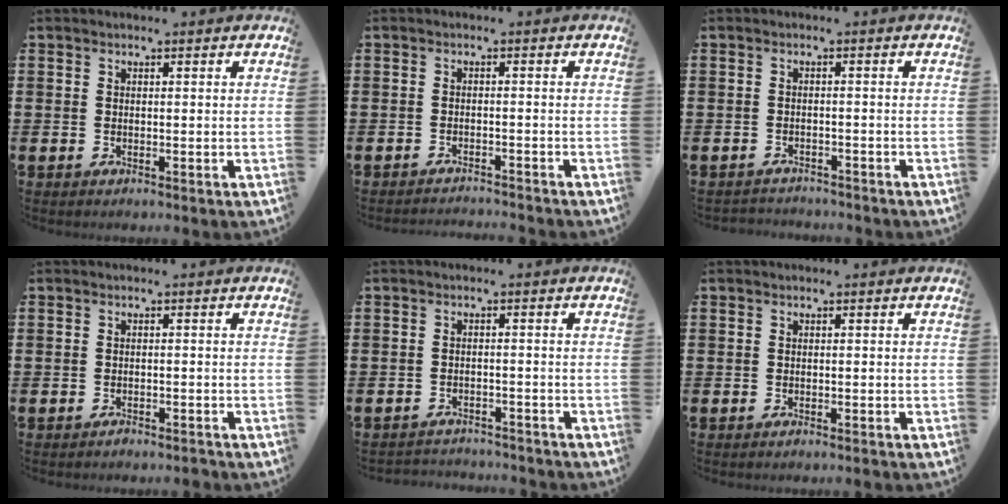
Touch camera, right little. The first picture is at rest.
{"total": 1.3, "force": [-1.3, -0.2, 0.0], "torque": [-0.001, 0.004, -0.027]}
{"total": 1.4, "force": [-1.4, 0.1, -0.2], "torque": [-0.002, 0.002, -0.030]}
{"total": 0.7, "force": [-0.7, 0.1, 0.0], "torque": [-0.005, 0.000, -0.015]}
{"total": 1.9, "force": [-1.9, 0.1, -0.2], "torque": [-0.002, 0.003, -0.042]}
{"total": 0.0}